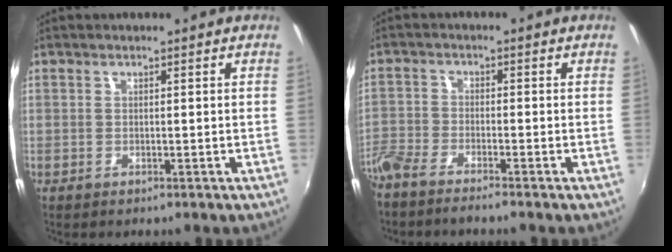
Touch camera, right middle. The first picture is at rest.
{"total": 5.4, "force": [-4.8, 0.6, 2.5], "torque": [-0.073, -0.013, -0.100]}